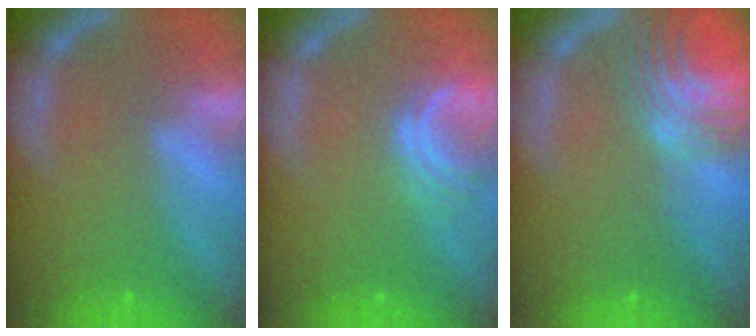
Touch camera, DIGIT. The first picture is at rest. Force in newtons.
{"total": 3.4}
{"total": 9.5}